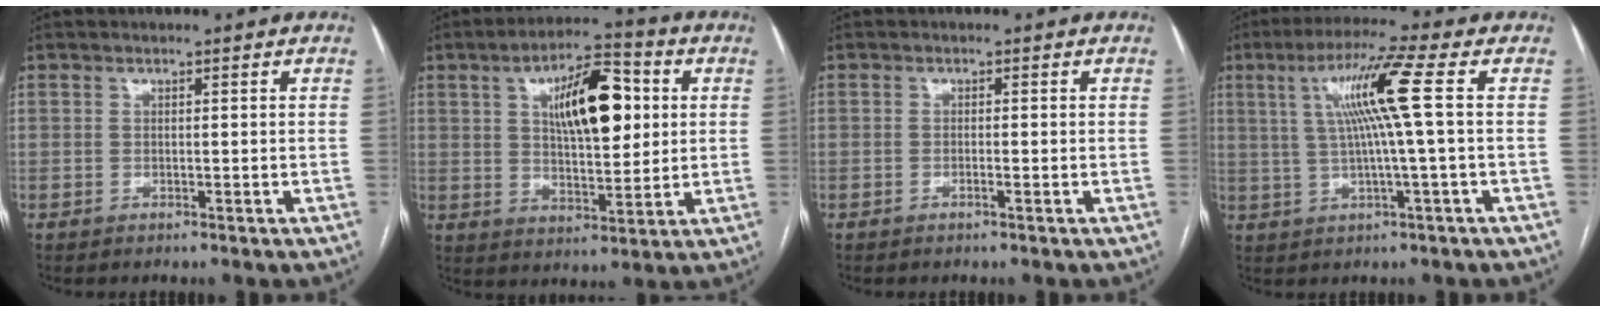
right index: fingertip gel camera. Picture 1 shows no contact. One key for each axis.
{"total": 13.3, "fx": 3.5, "fy": 4.6, "fz": 11.9, "tx": -0.193, "ty": 0.018, "tz": 0.056}
{"total": 0.7, "fx": -0.4, "fy": 0.0, "fz": 0.6, "tx": -0.013, "ty": 0.000, "tz": -0.006}
{"total": 9.6, "fx": 1.8, "fy": -1.4, "fz": 9.4, "tx": -0.170, "ty": 0.015, "tz": 0.036}